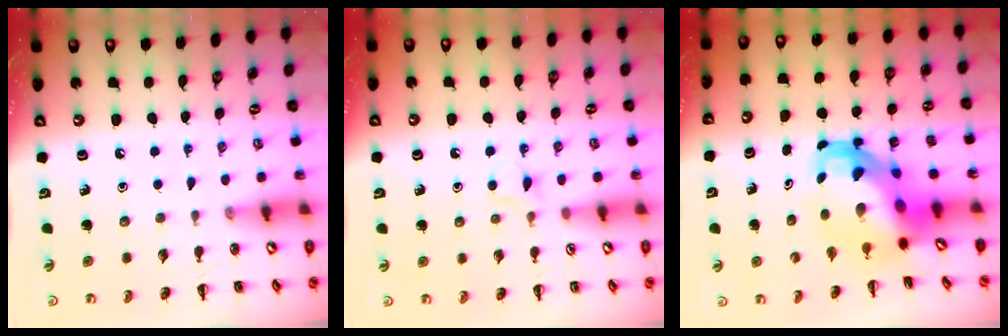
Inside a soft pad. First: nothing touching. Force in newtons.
{"total": 3.6, "press": 3.4, "slide": 1.3}
{"total": 7.0, "press": 6.7, "slide": 2.1}